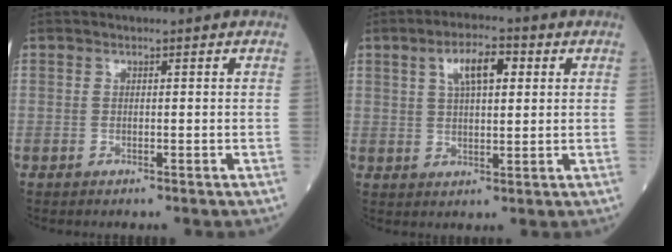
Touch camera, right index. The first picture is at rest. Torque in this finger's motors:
{"motor_torque": [0.57, 0.38, 0.12, 0.08]}